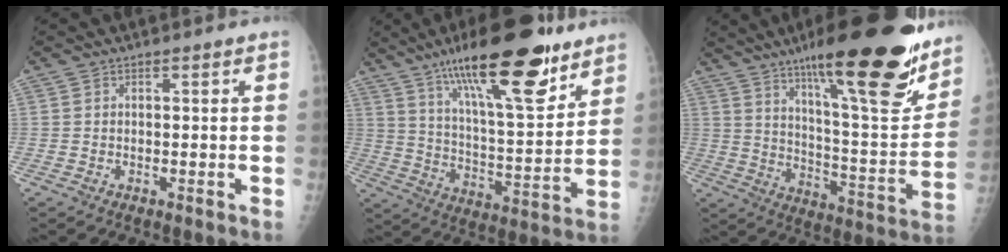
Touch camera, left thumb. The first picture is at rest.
{"total": 24.4, "force": [15.5, 6.7, 17.6], "torque": [-0.263, -0.060, 0.254]}
{"total": 28.7, "force": [18.7, 6.0, 20.9], "torque": [-0.285, -0.074, 0.287]}